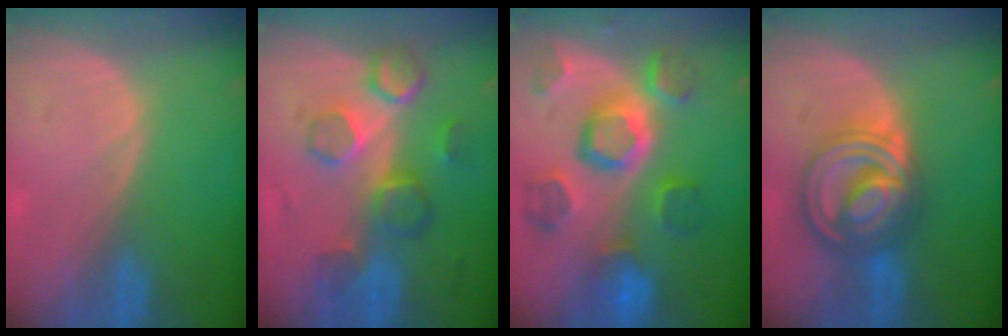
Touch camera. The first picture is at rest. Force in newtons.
{"total": 8.7, "press": 7.9, "slide": 3.6}
{"total": 11.6, "press": 10.0, "slide": 5.8}
{"total": 9.2, "press": 9.2, "slide": 0.6}